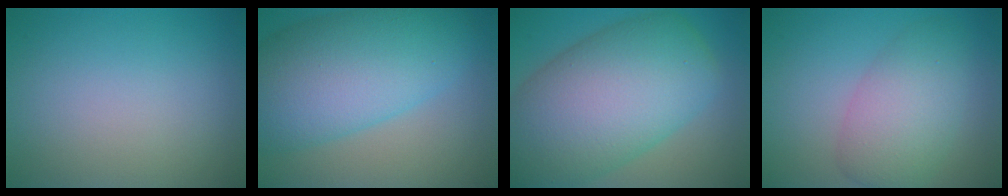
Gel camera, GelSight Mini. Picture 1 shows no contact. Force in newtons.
{"total": 11.1, "press": 11.1, "slide": 0.3}
{"total": 13.6, "press": 13.6, "slide": 0.3}
{"total": 5.2, "press": 5.2, "slide": 0.3}